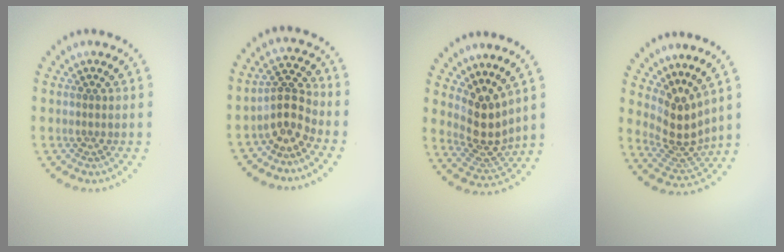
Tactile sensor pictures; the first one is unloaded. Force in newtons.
{"total": 3.0, "press": 2.3, "slide": 1.8}
{"total": 3.9, "press": 2.9, "slide": 2.6}
{"total": 3.9, "press": 2.9, "slide": 2.6}